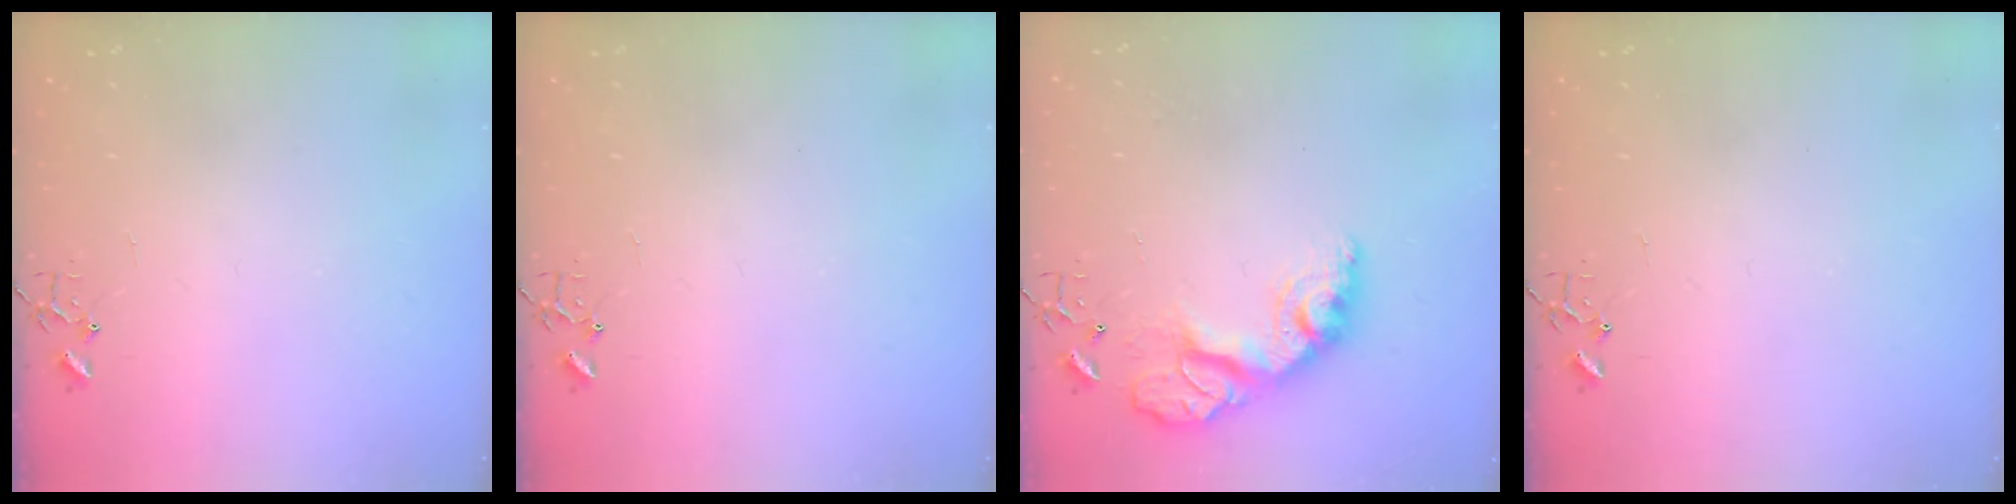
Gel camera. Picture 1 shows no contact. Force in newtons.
{"total": 0.0}
{"total": 15.2, "press": 15.1, "slide": 1.1}
{"total": 0.0}